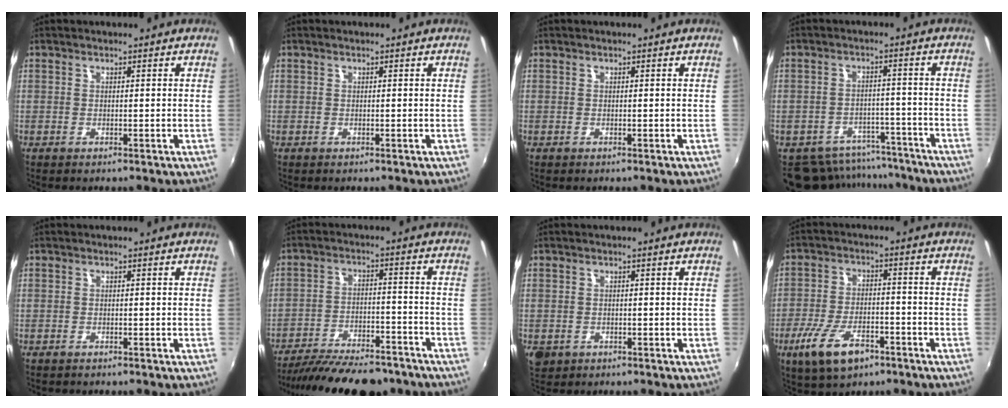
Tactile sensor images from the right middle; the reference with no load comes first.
{"total": 0.0}
{"total": 0.0}
{"total": 12.8, "force": [-11.0, 5.9, 2.7], "torque": [-0.069, 0.018, -0.143]}
{"total": 0.7, "force": [-0.6, 0.4, 0.0], "torque": [-0.004, -0.002, -0.010]}
{"total": 19.0, "force": [-16.2, 5.3, 8.4], "torque": [-0.167, -0.025, -0.235]}
{"total": 3.7, "force": [-1.1, 3.0, 1.7], "torque": [-0.038, -0.007, -0.015]}
{"total": 10.9, "force": [-6.2, 4.9, 7.5], "torque": [-0.170, -0.019, -0.109]}